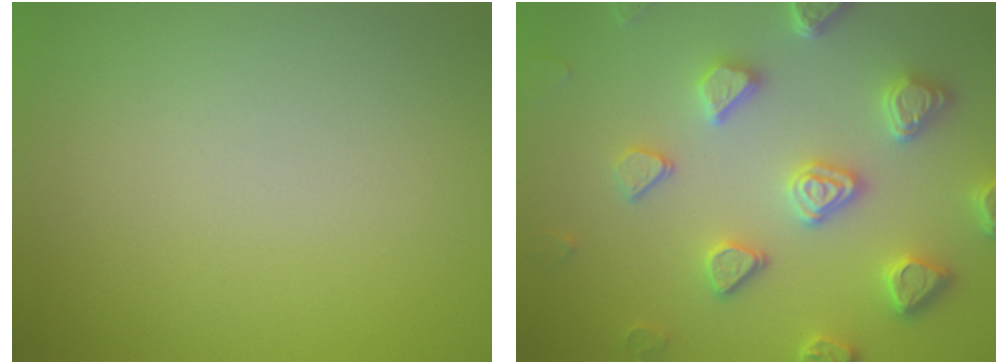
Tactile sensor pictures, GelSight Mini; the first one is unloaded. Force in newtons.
{"total": 5.5, "press": 4.9, "slide": 2.6}